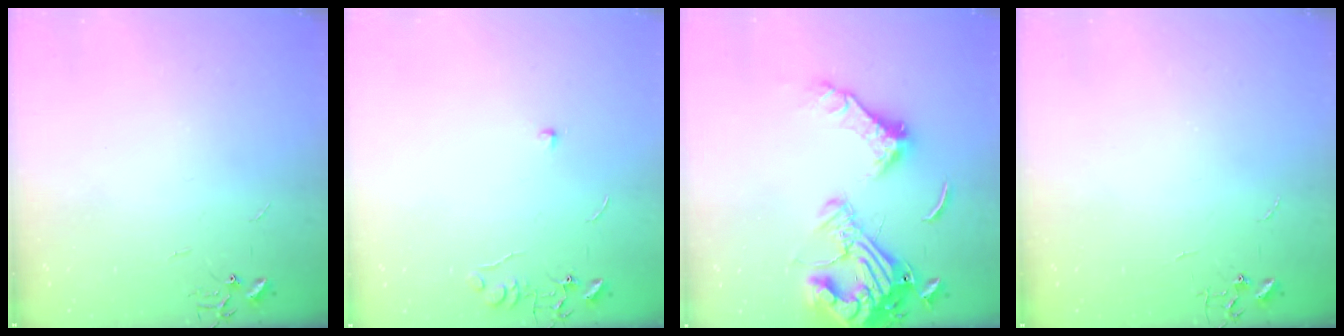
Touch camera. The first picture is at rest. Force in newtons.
{"total": 5.8, "press": 5.7, "slide": 0.7}
{"total": 18.8, "press": 18.7, "slide": 2.1}
{"total": 0.0}